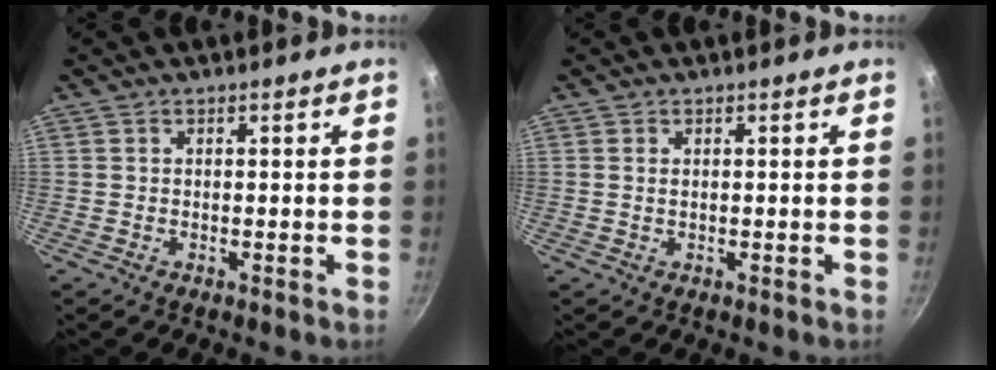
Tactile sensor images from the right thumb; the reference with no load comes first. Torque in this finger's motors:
{"motor_torque": [-0.28, 0.32, 0.05, 0.46, -0.07]}